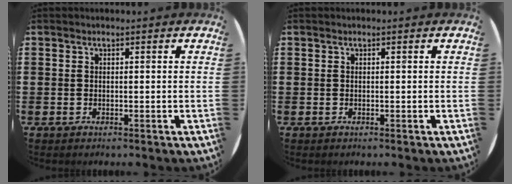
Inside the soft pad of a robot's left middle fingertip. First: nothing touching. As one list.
[{"total": 0.0}]